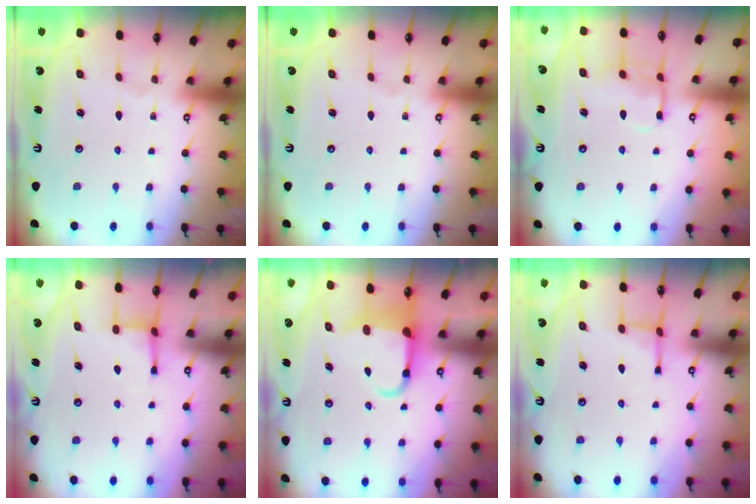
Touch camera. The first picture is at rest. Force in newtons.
{"total": 0.0}
{"total": 11.1, "press": 11.1, "slide": 0.7}
{"total": 2.9, "press": 2.9, "slide": 0.4}
{"total": 5.4, "press": 5.2, "slide": 1.3}
{"total": 3.0, "press": 3.0, "slide": 0.7}